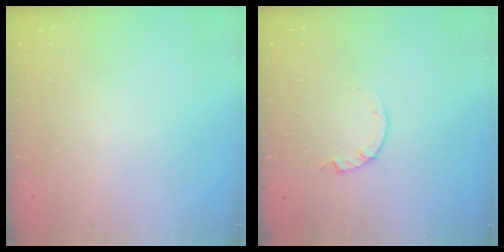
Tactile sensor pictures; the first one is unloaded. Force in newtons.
{"total": 1.0, "press": 0.9, "slide": 0.3}